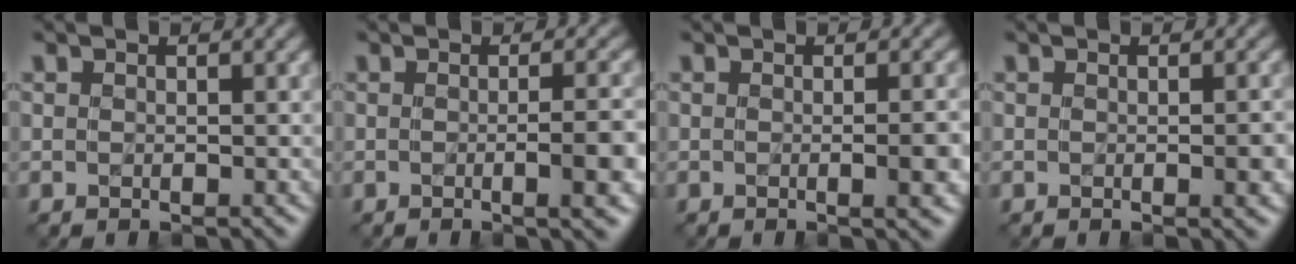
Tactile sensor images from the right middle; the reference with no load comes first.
{"total": 4.5, "force": [-0.6, 1.3, 4.3], "torque": [-0.048, 0.000, -0.005]}
{"total": 3.4, "force": [-0.3, 1.0, 3.2], "torque": [-0.033, 0.000, -0.002]}
{"total": 1.7, "force": [-0.2, 0.4, 1.6], "torque": [-0.016, 0.002, -0.002]}